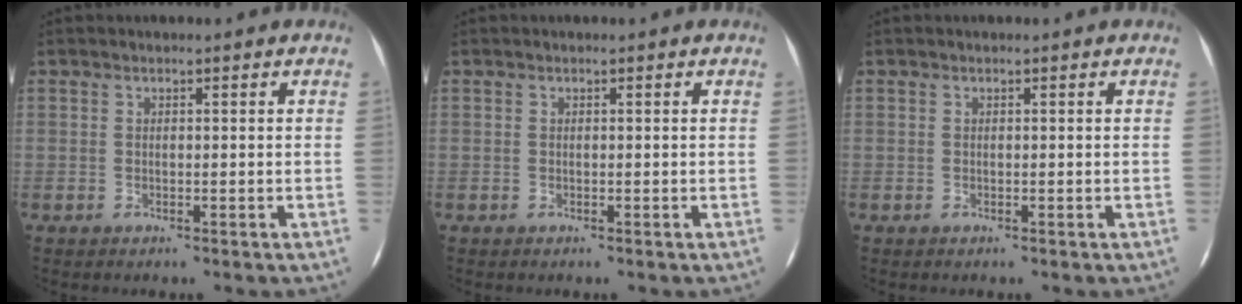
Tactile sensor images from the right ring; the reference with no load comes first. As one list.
[{"total": 0.0}, {"total": 0.0}]